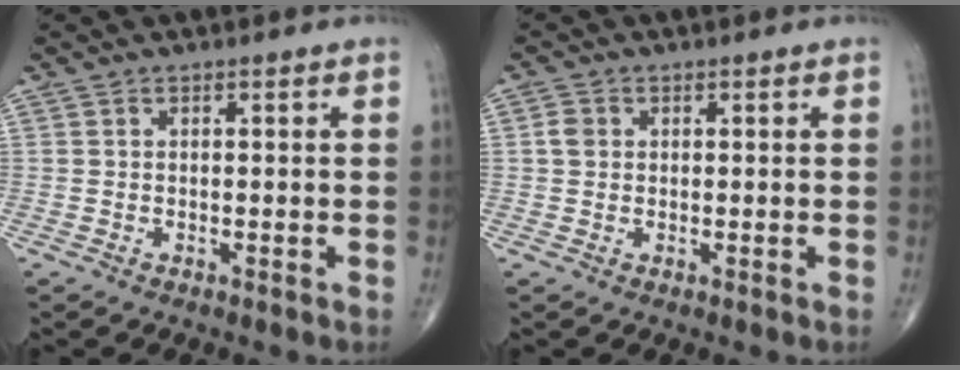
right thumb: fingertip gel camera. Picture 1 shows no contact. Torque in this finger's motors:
{"motor_torque": [-0.38, 0.30, 0.27, 0.08, 0.01]}